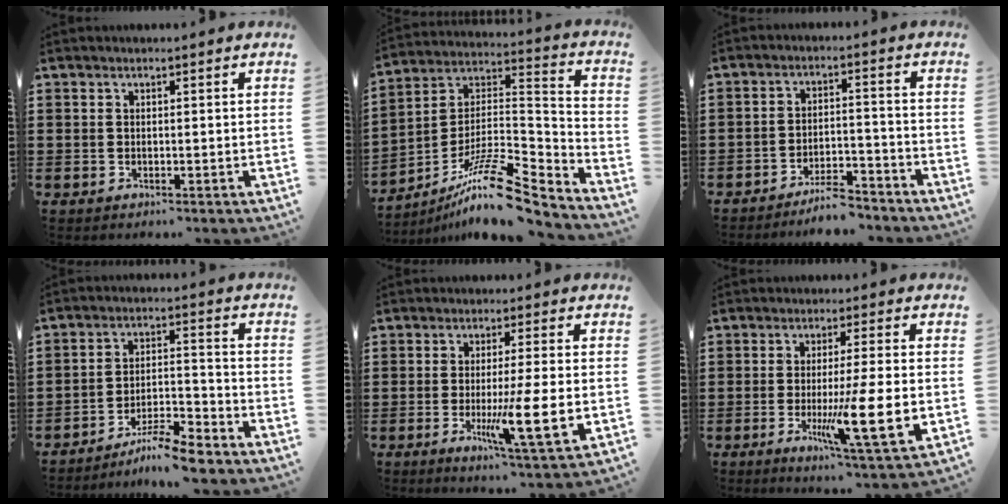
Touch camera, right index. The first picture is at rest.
{"total": 14.1, "force": [-10.5, 2.6, 9.1], "torque": [-0.162, 0.021, -0.193]}
{"total": 5.3, "force": [-5.0, 0.6, 1.9], "torque": [-0.033, 0.005, -0.096]}
{"total": 6.9, "force": [-6.3, 0.1, 2.8], "torque": [-0.044, 0.004, -0.118]}
{"total": 9.5, "force": [-1.8, 0.6, 9.3], "torque": [-0.165, -0.018, -0.031]}
{"total": 11.2, "force": [-2.1, 1.0, 10.9], "torque": [-0.200, -0.019, -0.035]}